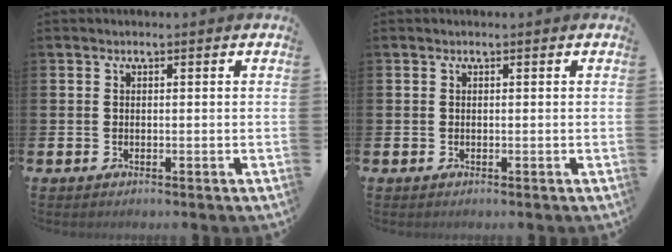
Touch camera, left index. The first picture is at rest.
{"total": 0.0}